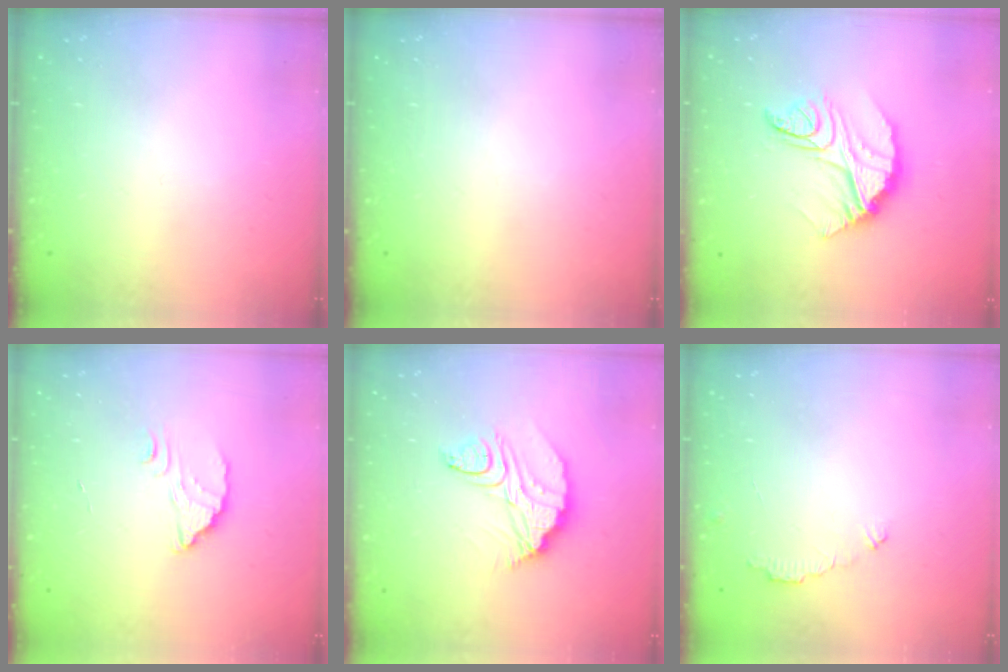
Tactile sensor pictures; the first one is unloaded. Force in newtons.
{"total": 0.0}
{"total": 12.3, "press": 12.3, "slide": 1.0}
{"total": 2.7, "press": 2.7, "slide": 0.2}
{"total": 12.2, "press": 12.2, "slide": 1.1}
{"total": 3.5, "press": 3.5, "slide": 0.3}